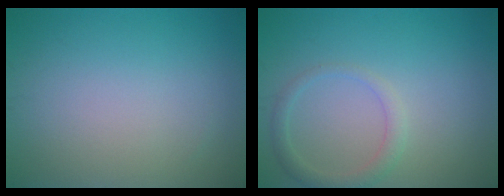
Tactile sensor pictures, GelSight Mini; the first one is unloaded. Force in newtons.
{"total": 1.9, "press": 1.9, "slide": 0.1}